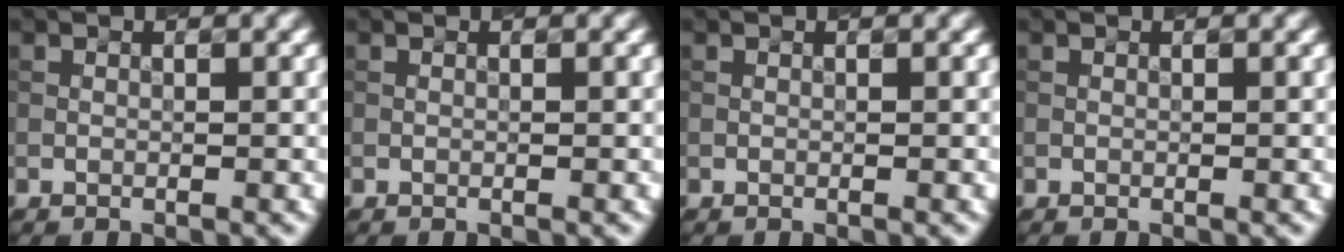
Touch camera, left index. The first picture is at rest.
{"total": 0.0}
{"total": 0.0}
{"total": 0.0}